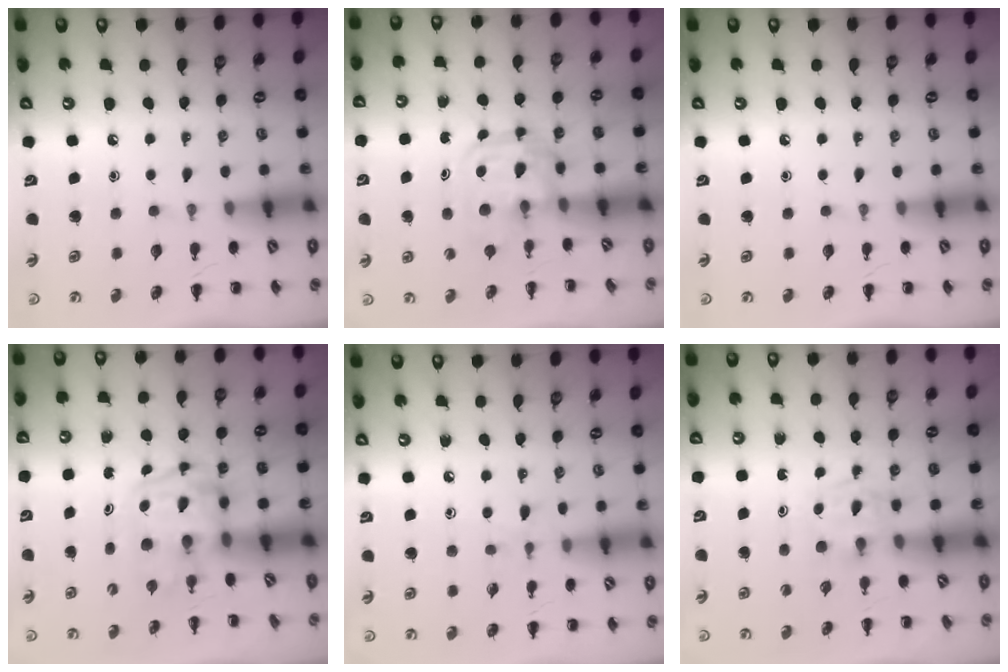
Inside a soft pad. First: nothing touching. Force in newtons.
{"total": 3.3, "press": 3.3, "slide": 0.4}
{"total": 0.0}
{"total": 3.8, "press": 3.7, "slide": 0.7}
{"total": 6.2, "press": 5.9, "slide": 2.1}
{"total": 3.3, "press": 3.0, "slide": 1.3}